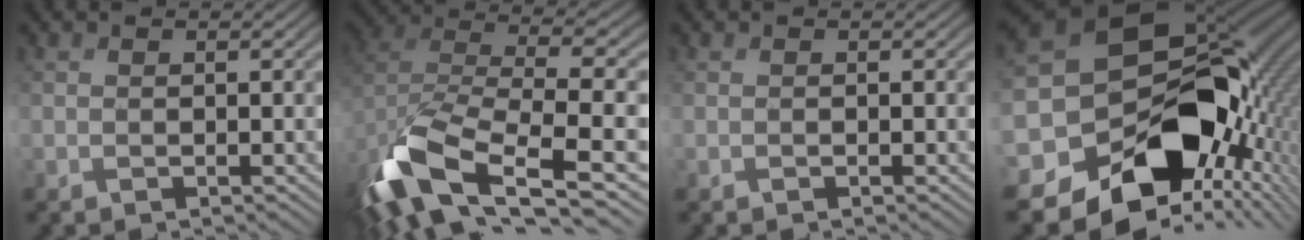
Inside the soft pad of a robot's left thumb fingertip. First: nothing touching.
{"total": 14.8, "force": [-6.5, 6.0, 11.9], "torque": [-0.292, -0.029, -0.108]}
{"total": 0.0}
{"total": 17.7, "force": [-4.4, 13.4, 10.7], "torque": [-0.216, -0.038, -0.056]}